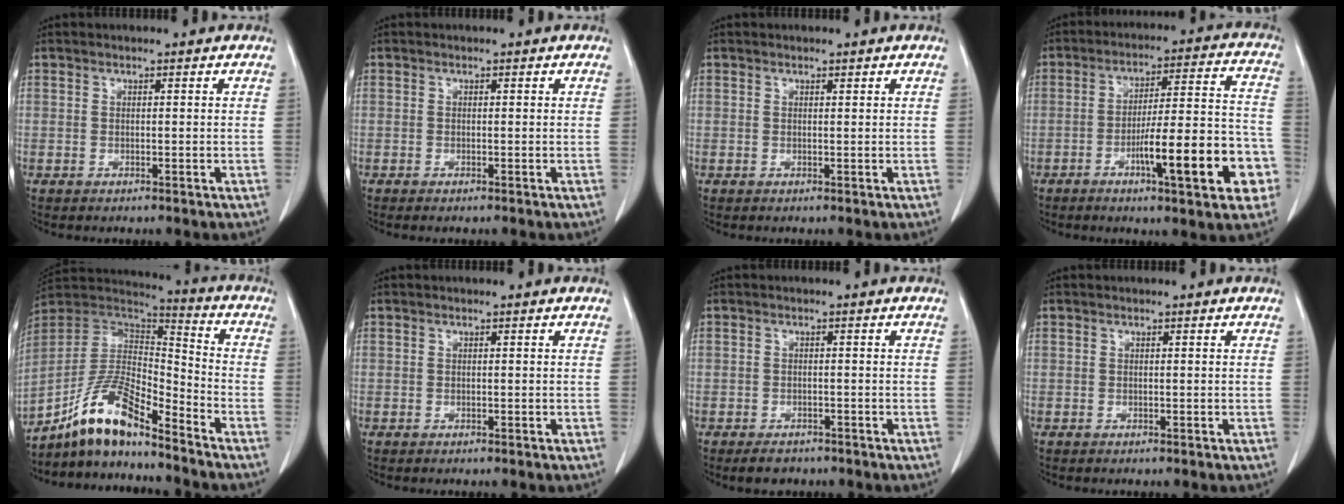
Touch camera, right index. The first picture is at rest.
{"total": 0.5, "force": [-0.4, 0.1, 0.4], "torque": [-0.006, -0.002, -0.006]}
{"total": 0.0}
{"total": 15.8, "force": [-6.2, 2.4, 14.4], "torque": [-0.203, 0.021, -0.083]}
{"total": 12.9, "force": [-9.9, 2.5, 7.9], "torque": [-0.161, 0.020, -0.184]}
{"total": 0.0}
{"total": 2.7, "force": [-2.0, 1.6, 0.9], "torque": [-0.015, 0.000, -0.024]}
{"total": 0.0}